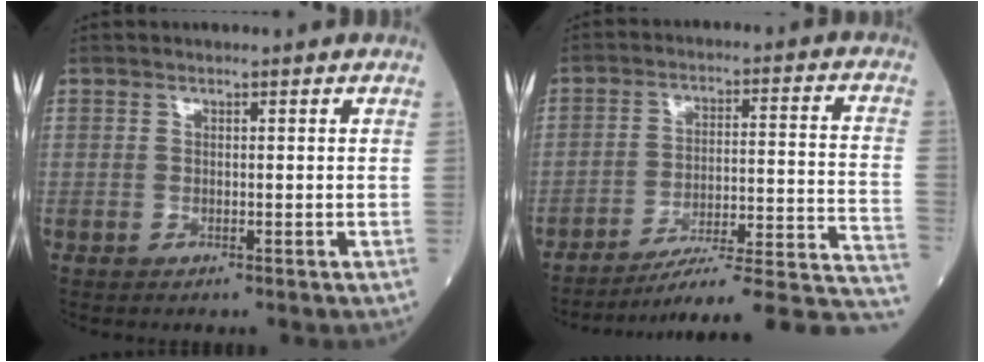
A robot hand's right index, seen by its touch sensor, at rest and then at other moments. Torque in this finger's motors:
{"motor_torque": [0.07, -0.06, 0.11, 0.04]}